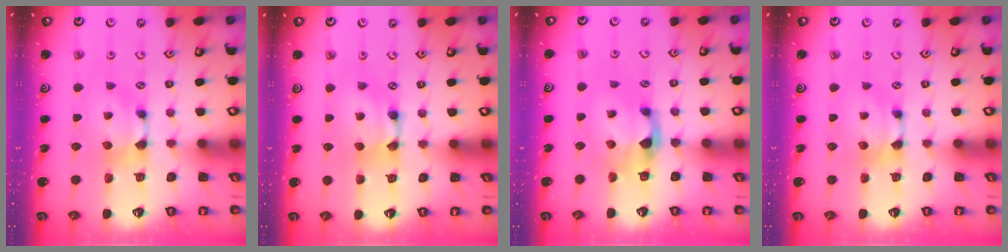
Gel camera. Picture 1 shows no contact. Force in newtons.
{"total": 1.8, "press": 1.8, "slide": 0.1}
{"total": 2.2, "press": 1.8, "slide": 1.3}
{"total": 0.0}